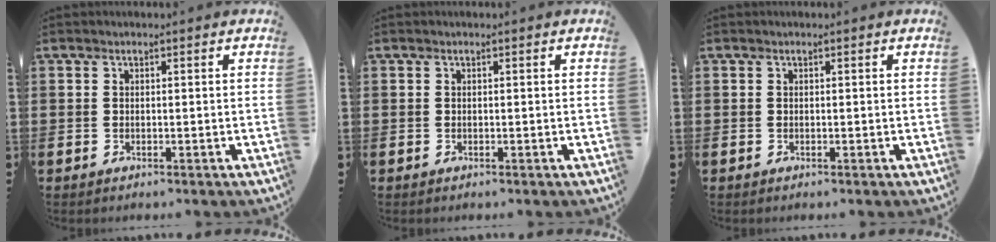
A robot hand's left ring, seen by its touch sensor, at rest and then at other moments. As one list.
[{"total": 0.0}, {"total": 0.0}]